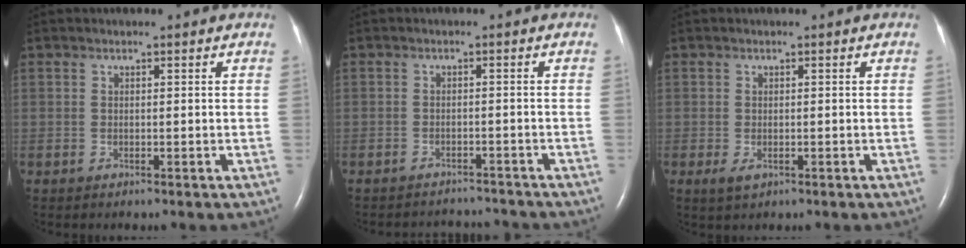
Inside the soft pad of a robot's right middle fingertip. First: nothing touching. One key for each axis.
{"total": 6.4, "fx": -6.3, "fy": 1.1, "fz": 0.1, "tx": -0.004, "ty": 0.005, "tz": -0.080}
{"total": 1.7, "fx": -0.7, "fy": 0.8, "fz": 1.3, "tx": -0.028, "ty": -0.004, "tz": -0.006}